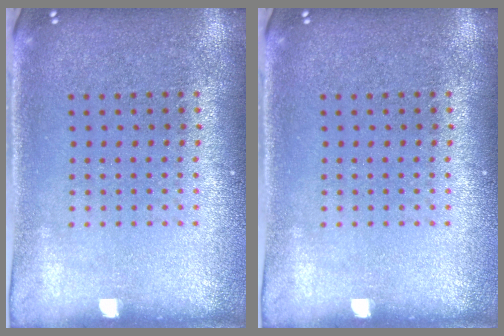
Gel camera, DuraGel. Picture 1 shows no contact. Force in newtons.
{"total": 0.0}